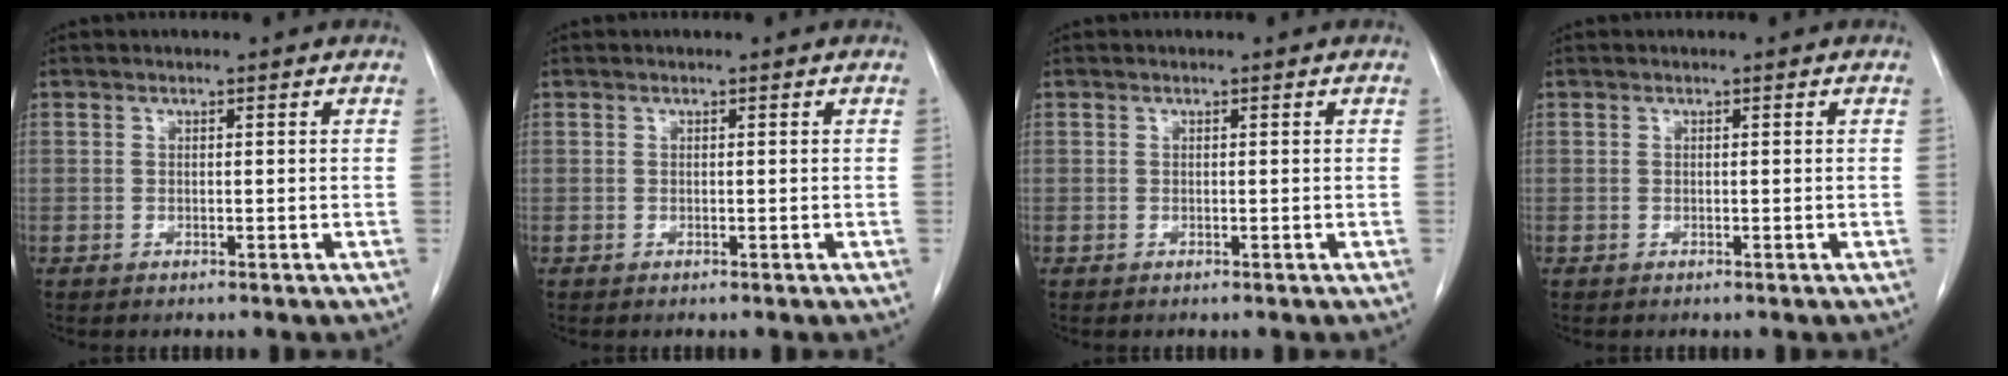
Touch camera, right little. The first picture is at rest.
{"total": 0.0}
{"total": 0.0}
{"total": 0.0}